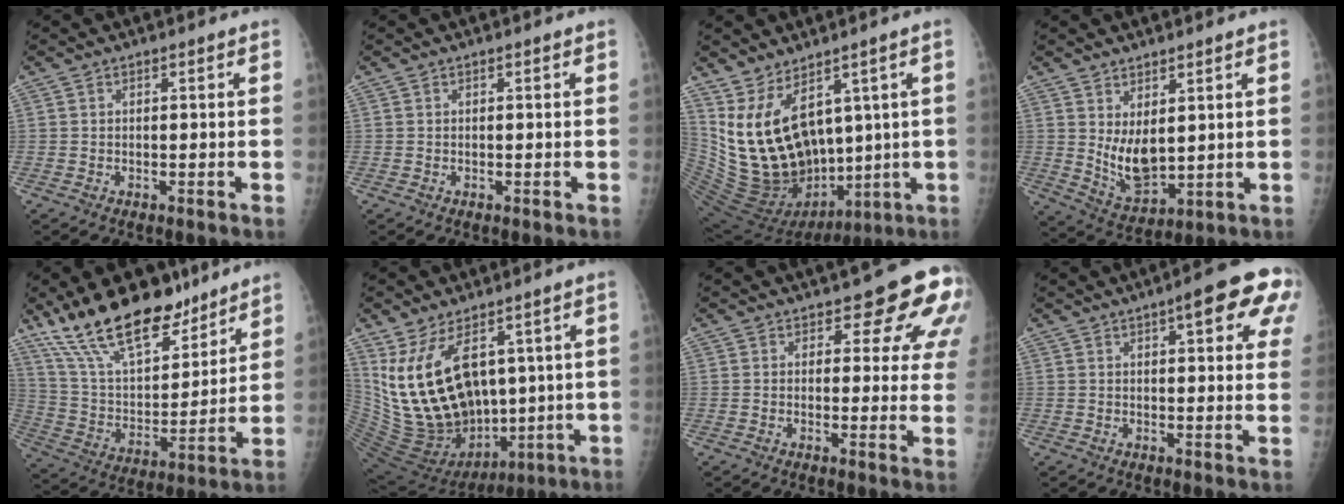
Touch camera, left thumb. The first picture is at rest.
{"total": 0.0}
{"total": 19.2, "force": [4.7, 11.5, 14.6], "torque": [-0.249, -0.038, 0.129]}
{"total": 7.9, "force": [2.1, 4.0, 6.5], "torque": [-0.096, -0.035, 0.054]}
{"total": 21.1, "force": [15.8, 8.5, 11.2], "torque": [-0.156, -0.071, 0.285]}
{"total": 21.8, "force": [5.0, 13.0, 16.9], "torque": [-0.301, -0.037, 0.130]}
{"total": 10.1, "force": [6.2, 4.2, 6.8], "torque": [-0.042, -0.034, 0.064]}
{"total": 13.4, "force": [6.2, 3.7, 11.3], "torque": [-0.111, -0.010, 0.068]}